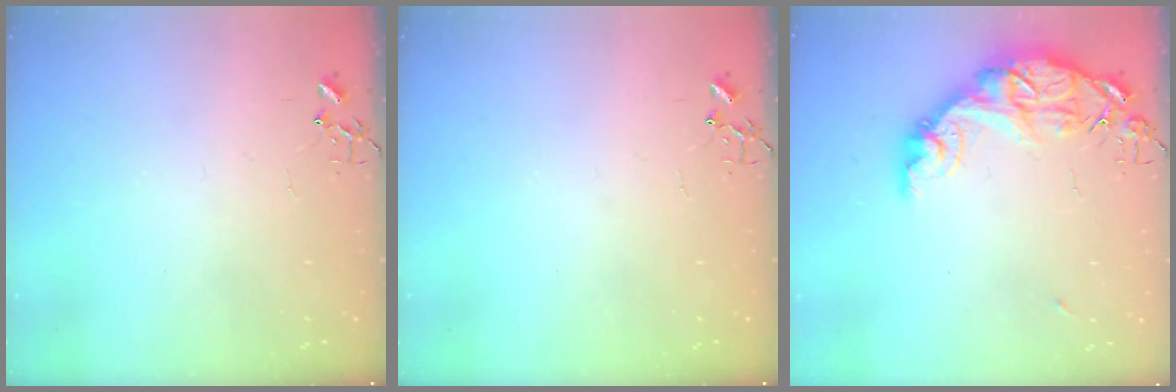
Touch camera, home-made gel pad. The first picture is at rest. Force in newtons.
{"total": 0.0}
{"total": 14.8, "press": 14.7, "slide": 1.2}